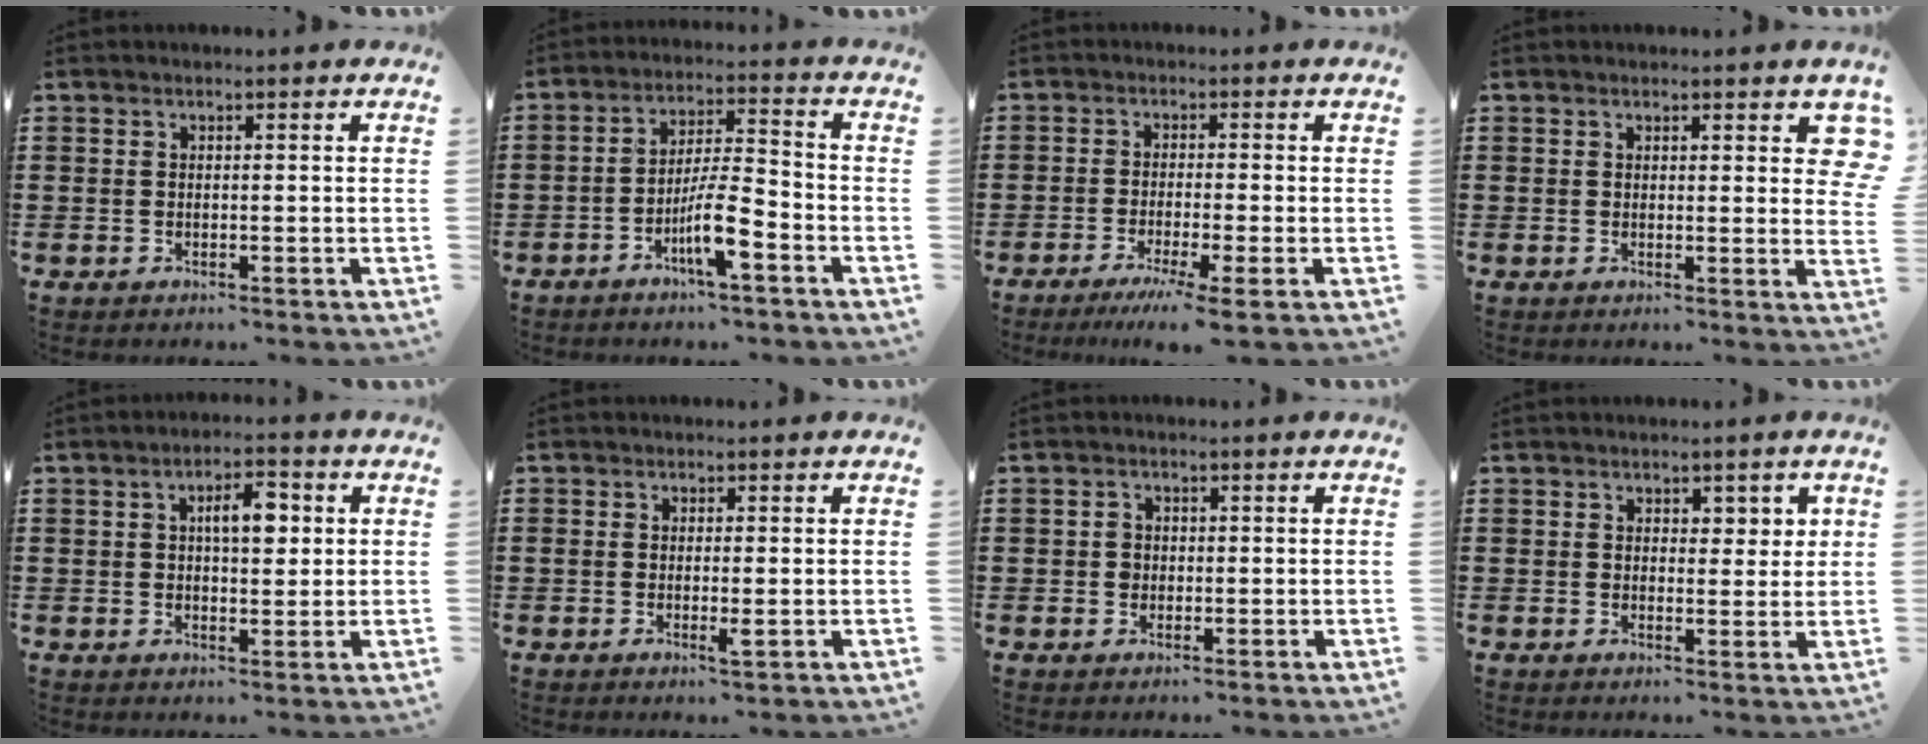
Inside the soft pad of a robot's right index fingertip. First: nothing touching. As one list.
[{"total": 7.5, "force": [-4.0, 1.4, 6.2], "torque": [-0.123, -0.003, -0.076]}, {"total": 3.9, "force": [-2.7, -0.6, 2.8], "torque": [-0.059, -0.019, -0.051]}, {"total": 2.6, "force": [1.8, 1.1, 1.6], "torque": [-0.006, -0.005, 0.026]}, {"total": 5.1, "force": [1.1, 2.1, 4.5], "torque": [-0.076, 0.006, 0.012]}, {"total": 2.1, "force": [-0.6, 0.3, 2.0], "torque": [-0.042, -0.007, -0.012]}, {"total": 1.5, "force": [0.0, 1.3, 0.8], "torque": [-0.017, 0.005, -0.001]}, {"total": 2.3, "force": [1.5, 1.6, 0.8], "torque": [-0.005, 0.003, 0.022]}]